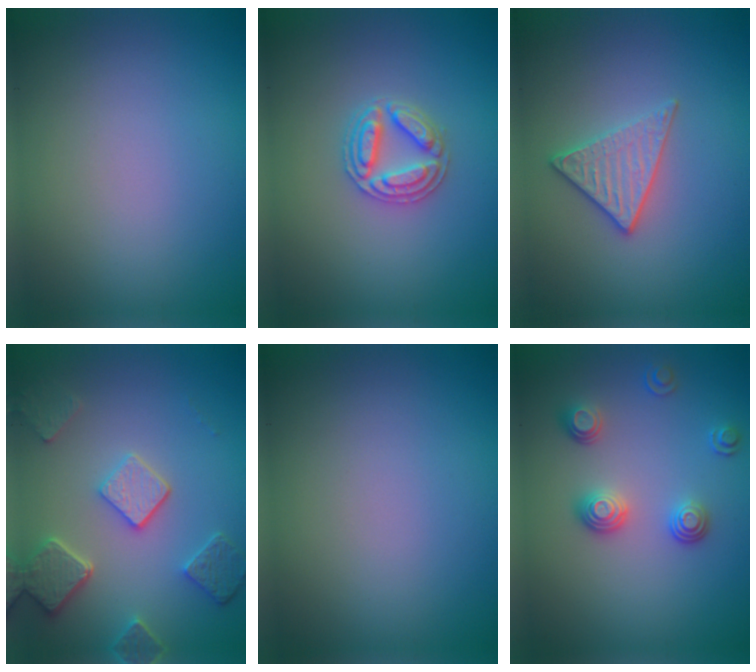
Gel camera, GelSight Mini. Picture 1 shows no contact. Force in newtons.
{"total": 2.9, "press": 2.9, "slide": 0.5}
{"total": 2.7, "press": 2.6, "slide": 1.0}
{"total": 5.0, "press": 3.9, "slide": 3.1}
{"total": 0.0}
{"total": 3.1, "press": 2.6, "slide": 1.8}